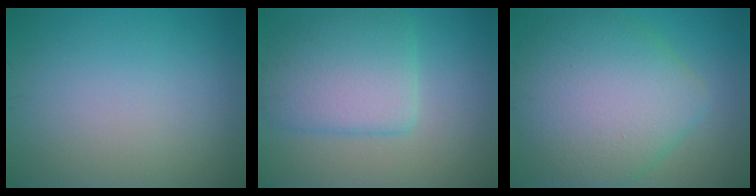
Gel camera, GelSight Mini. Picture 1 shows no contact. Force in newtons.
{"total": 5.8, "press": 5.8, "slide": 0.6}
{"total": 10.2, "press": 10.2, "slide": 0.4}